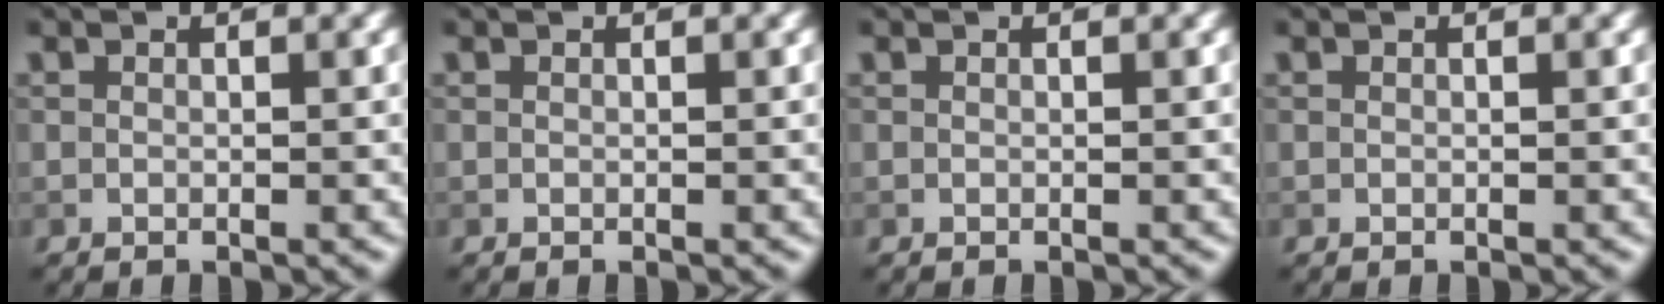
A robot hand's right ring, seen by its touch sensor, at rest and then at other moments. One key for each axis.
{"total": 0.0}
{"total": 0.0}
{"total": 0.0}